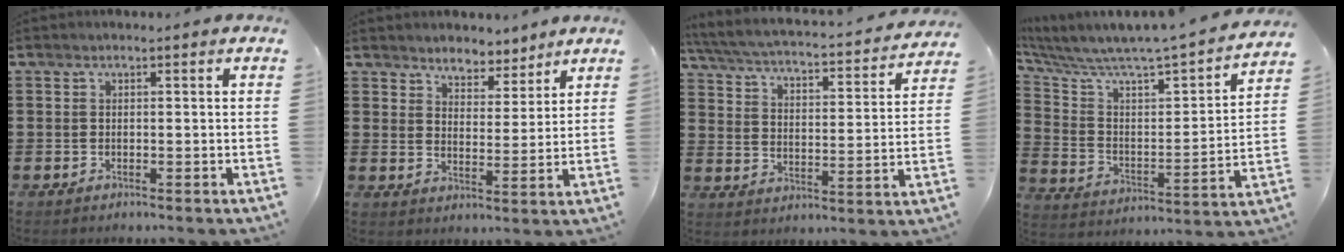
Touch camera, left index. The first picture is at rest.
{"total": 4.1, "force": [3.9, 1.1, -0.5], "torque": [-0.012, -0.017, 0.070]}
{"total": 3.3, "force": [3.0, 0.0, 1.4], "torque": [-0.047, -0.030, 0.041]}
{"total": 4.6, "force": [4.4, -0.1, 1.4], "torque": [-0.059, -0.060, 0.062]}